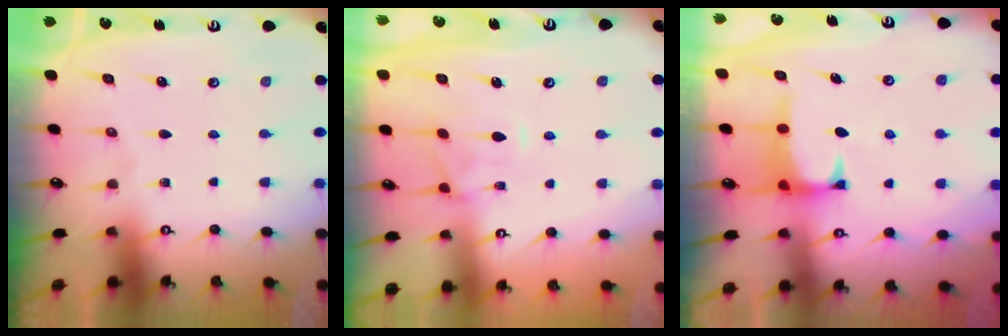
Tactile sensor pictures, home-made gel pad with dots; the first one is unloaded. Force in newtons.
{"total": 1.9, "press": 1.7, "slide": 0.9}
{"total": 0.9, "press": 0.4, "slide": 0.8}